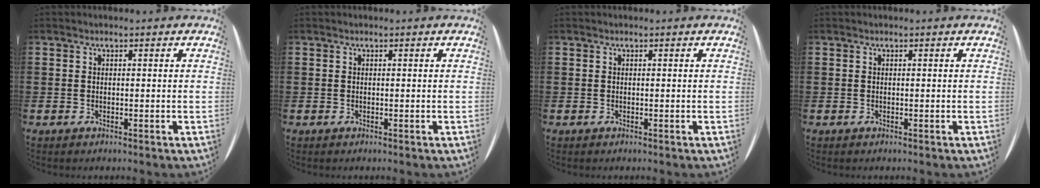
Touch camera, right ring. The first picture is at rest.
{"total": 0.0}
{"total": 0.0}
{"total": 0.0}